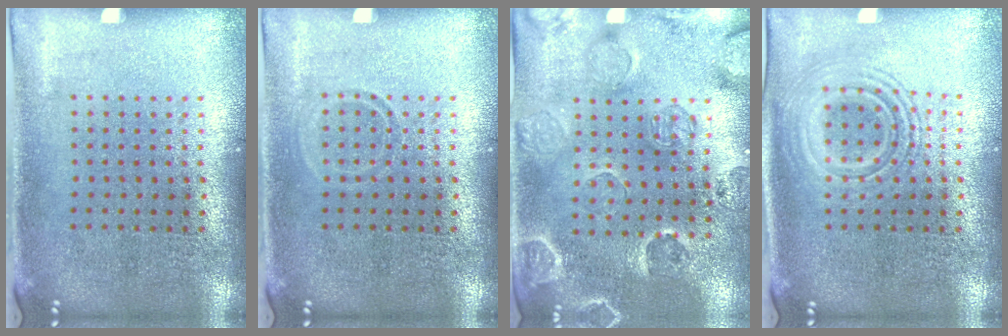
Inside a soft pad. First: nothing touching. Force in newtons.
{"total": 0.8, "press": 0.8, "slide": 0.3}
{"total": 2.5, "press": 2.1, "slide": 1.3}
{"total": 2.4, "press": 2.4, "slide": 0.4}